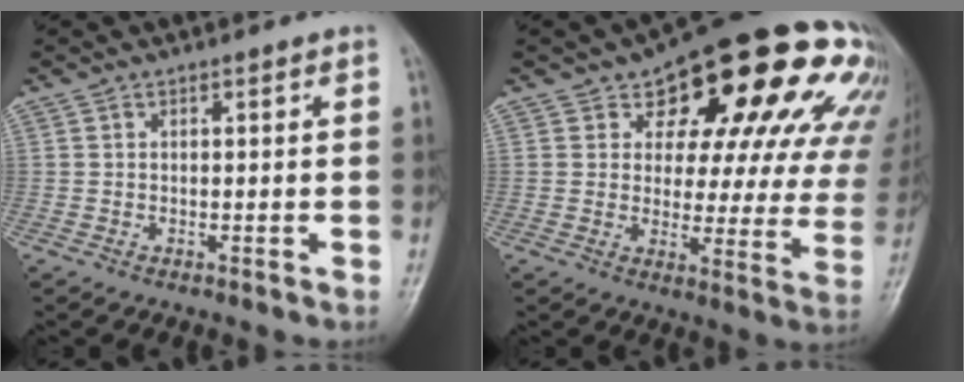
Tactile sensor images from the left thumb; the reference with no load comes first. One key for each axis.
{"total": 24.4, "fx": 12.2, "fy": 12.2, "fz": 17.3, "tx": -0.190, "ty": -0.008, "tz": 0.152}